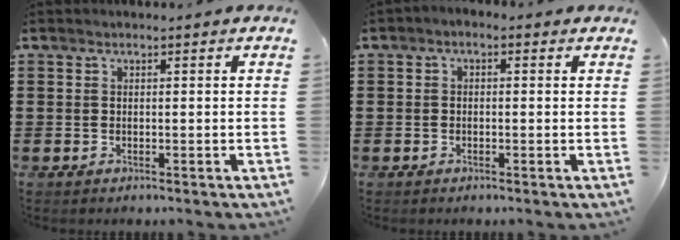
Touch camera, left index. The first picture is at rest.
{"total": 0.9, "force": [-0.7, 0.4, 0.4], "torque": [-0.010, 0.000, -0.015]}